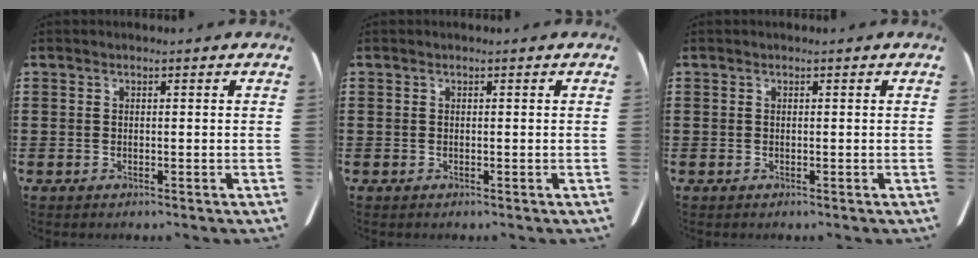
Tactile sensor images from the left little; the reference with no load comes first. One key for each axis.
{"total": 0.0}
{"total": 0.0}